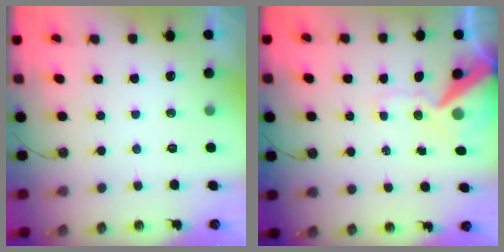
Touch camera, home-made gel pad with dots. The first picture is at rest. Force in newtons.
{"total": 12.7, "press": 12.5, "slide": 2.1}